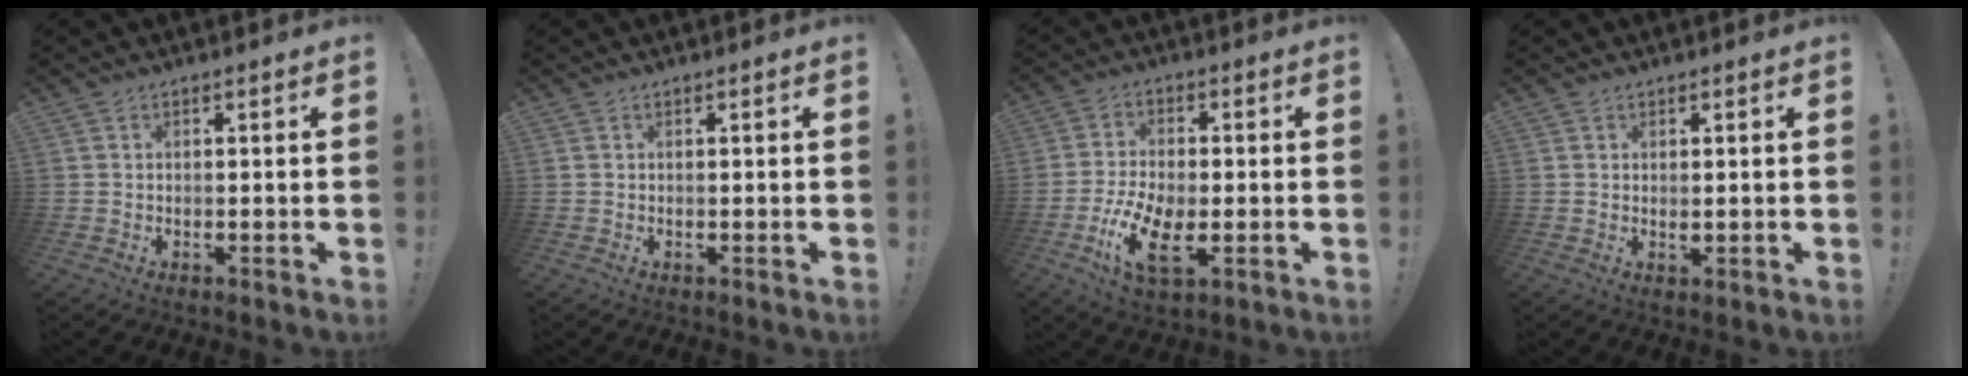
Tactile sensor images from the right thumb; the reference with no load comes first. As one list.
[{"total": 0.0}, {"total": 12.5, "force": [-4.1, 6.1, 10.1], "torque": [-0.205, 0.001, -0.075]}, {"total": 1.0, "force": [0.6, 0.4, 0.7], "torque": [0.002, -0.008, 0.009]}]